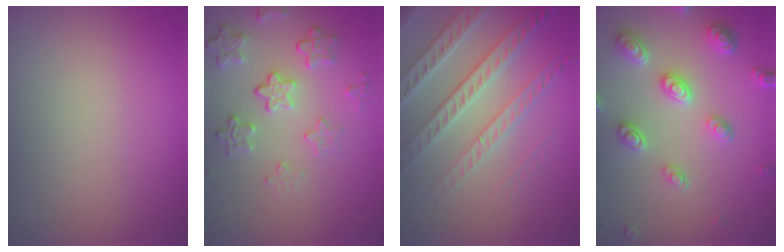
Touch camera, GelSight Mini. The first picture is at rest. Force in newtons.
{"total": 3.2, "press": 2.9, "slide": 1.3}
{"total": 6.0, "press": 4.6, "slide": 3.8}
{"total": 4.6, "press": 3.7, "slide": 2.8}